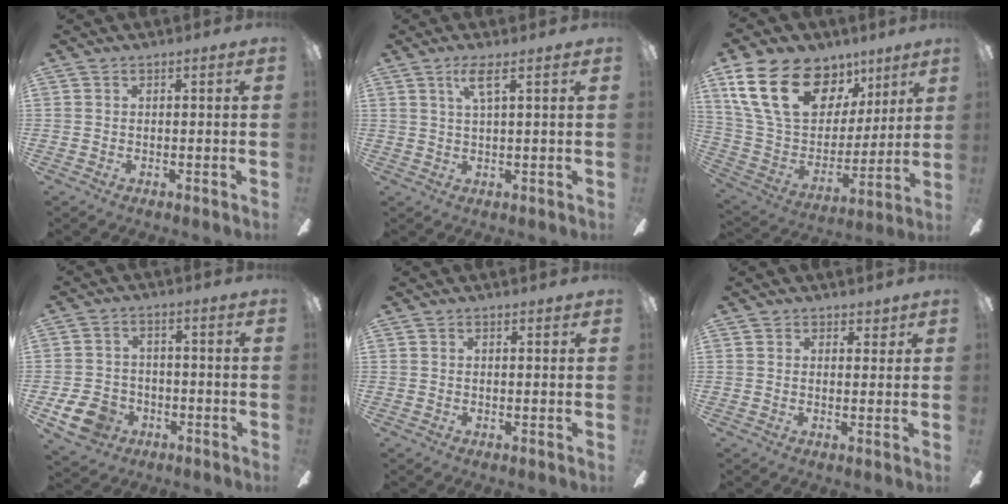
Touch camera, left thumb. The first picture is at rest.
{"total": 4.4, "force": [2.4, 0.5, 3.7], "torque": [-0.081, 0.001, 0.039]}
{"total": 24.8, "force": [12.3, 15.7, 14.7], "torque": [-0.279, -0.049, 0.228]}
{"total": 8.5, "force": [-4.1, 6.4, 3.9], "torque": [-0.089, 0.024, -0.076]}
{"total": 0.8, "force": [0.6, 0.2, 0.5], "torque": [-0.003, -0.004, 0.009]}
{"total": 2.4, "force": [1.7, 1.7, 0.4], "torque": [0.004, -0.005, 0.029]}